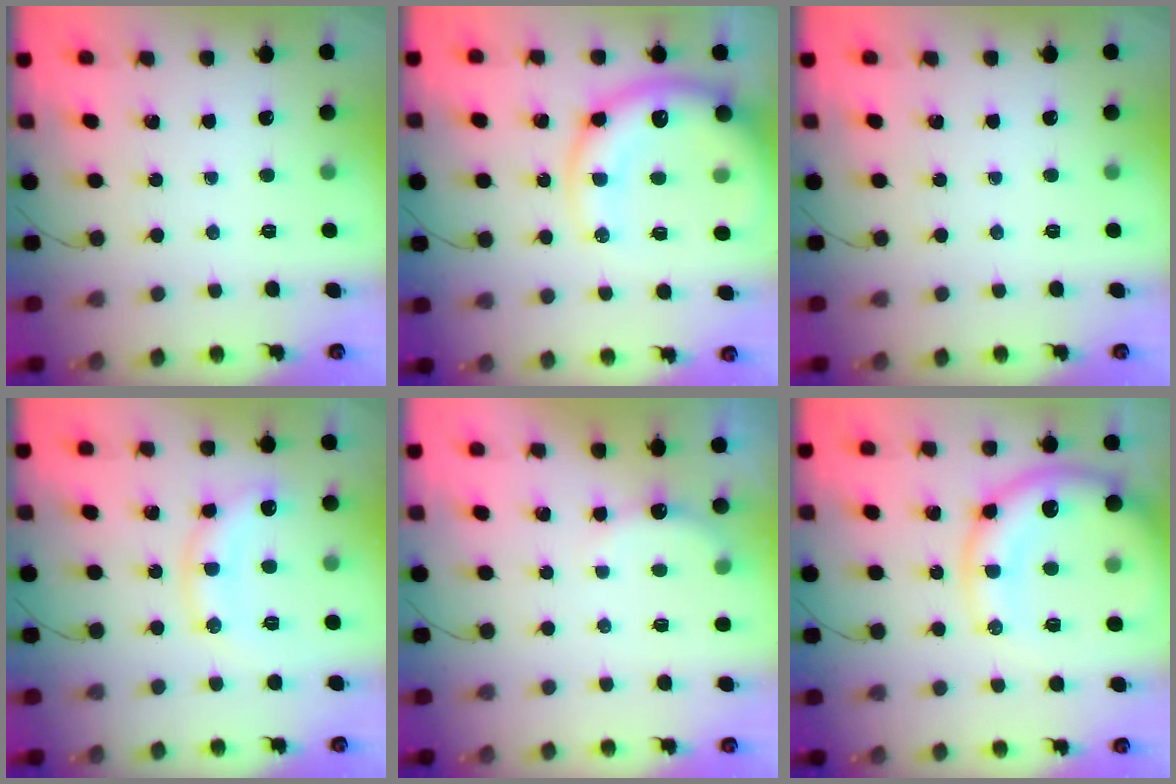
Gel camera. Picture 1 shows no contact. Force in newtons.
{"total": 18.2, "press": 17.7, "slide": 4.0}
{"total": 0.0}
{"total": 11.1, "press": 11.1, "slide": 0.5}
{"total": 4.2, "press": 4.1, "slide": 1.0}
{"total": 15.9, "press": 15.5, "slide": 3.2}